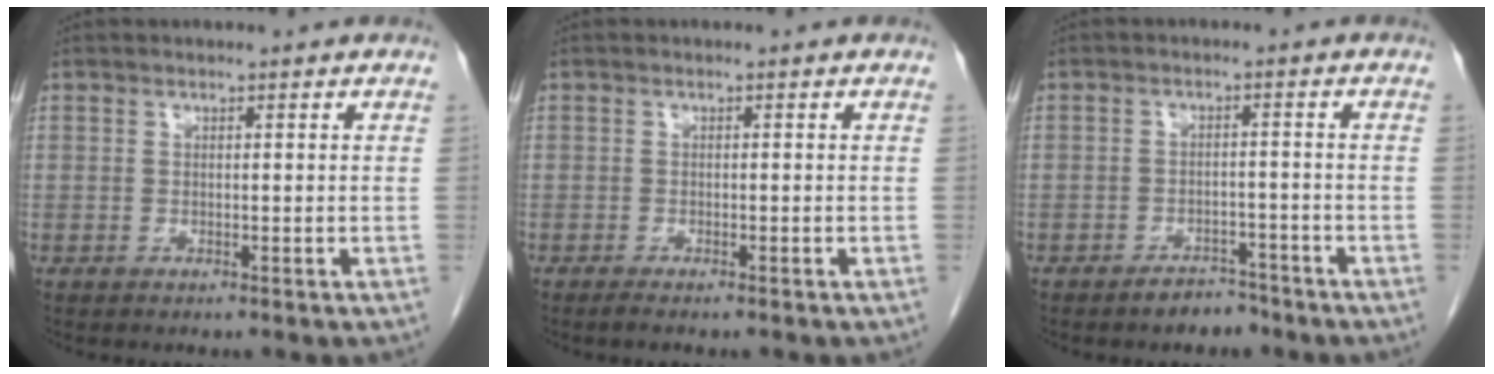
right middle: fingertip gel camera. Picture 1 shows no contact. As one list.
[{"total": 1.8, "force": [-1.4, 0.2, 1.1], "torque": [-0.018, -0.004, -0.018]}, {"total": 3.3, "force": [-2.7, 1.5, 0.9], "torque": [-0.013, 0.006, -0.038]}]